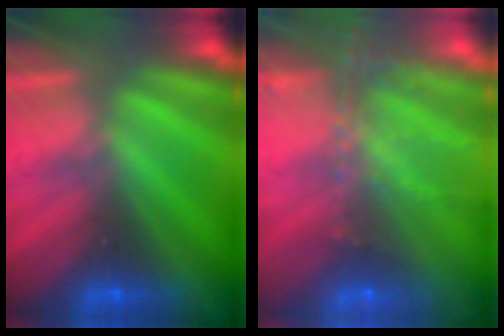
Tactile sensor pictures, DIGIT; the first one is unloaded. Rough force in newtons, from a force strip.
{"total": 7.6}